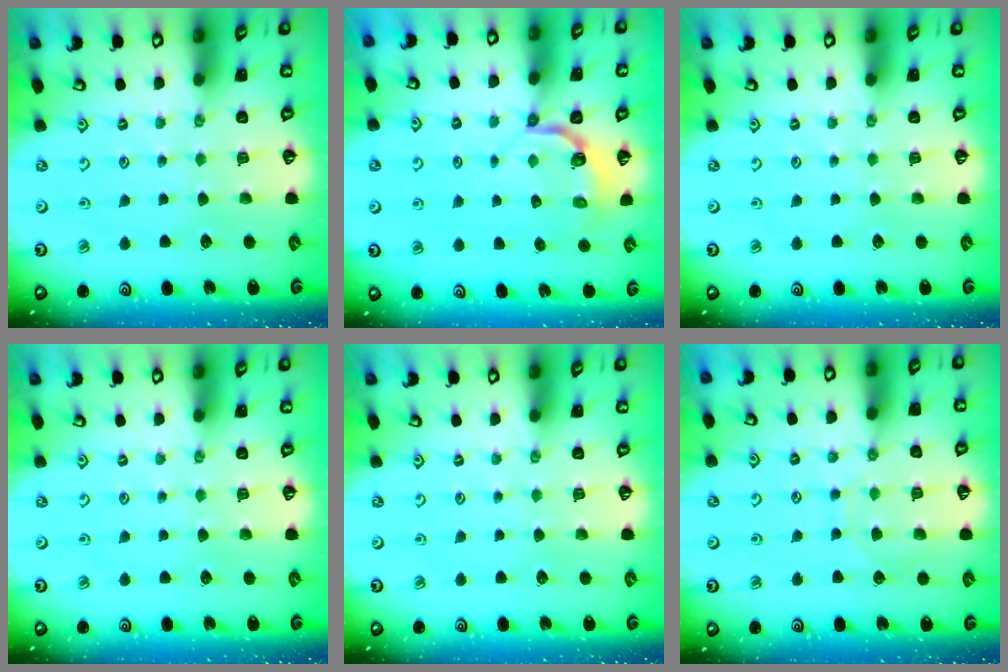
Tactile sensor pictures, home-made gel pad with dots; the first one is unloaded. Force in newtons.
{"total": 3.9, "press": 2.5, "slide": 3.0}
{"total": 0.0}
{"total": 0.0}
{"total": 0.0}
{"total": 7.7, "press": 7.7, "slide": 0.3}